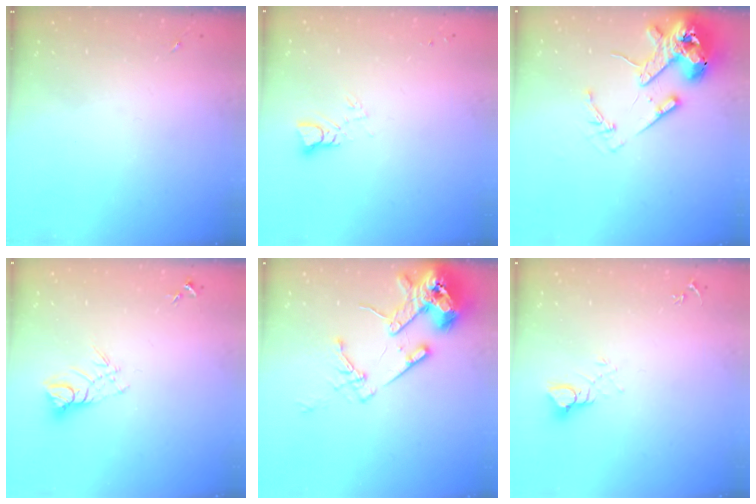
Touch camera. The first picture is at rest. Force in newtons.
{"total": 3.6, "press": 3.6, "slide": 0.2}
{"total": 14.8, "press": 14.6, "slide": 2.1}
{"total": 7.9, "press": 7.9, "slide": 0.5}
{"total": 16.3, "press": 16.1, "slide": 2.5}
{"total": 4.3, "press": 4.3, "slide": 0.3}